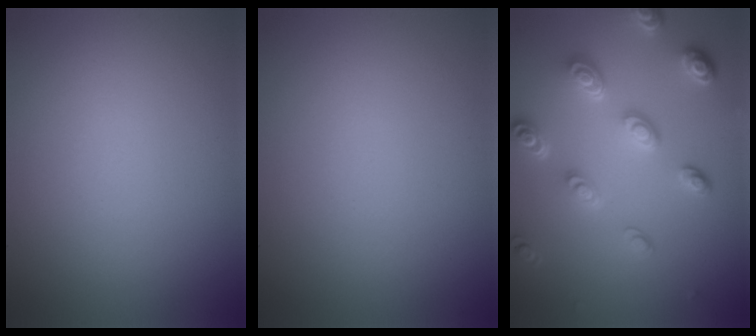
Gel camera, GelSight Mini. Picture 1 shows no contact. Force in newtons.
{"total": 0.0}
{"total": 4.8, "press": 3.7, "slide": 3.1}